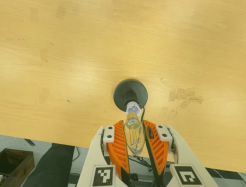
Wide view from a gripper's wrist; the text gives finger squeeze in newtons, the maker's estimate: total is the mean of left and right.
{"total": 8.6, "left": 8.2, "right": 8.9}